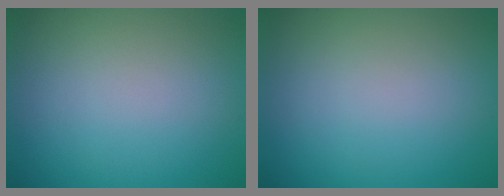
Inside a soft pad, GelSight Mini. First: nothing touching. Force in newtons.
{"total": 0.0}